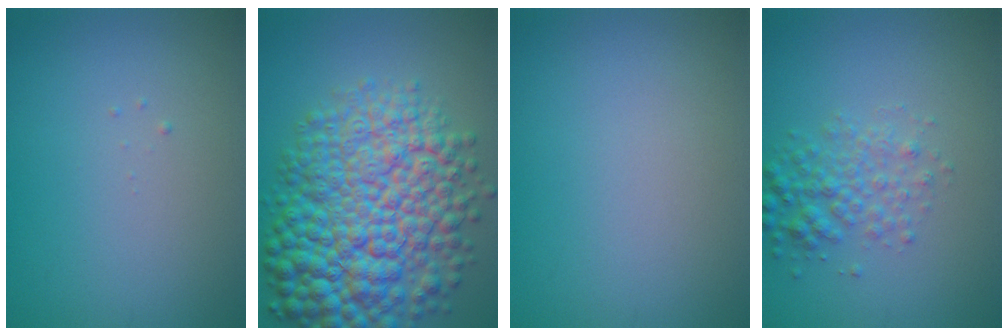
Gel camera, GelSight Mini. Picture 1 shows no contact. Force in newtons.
{"total": 13.0, "press": 13.0, "slide": 0.3}
{"total": 0.0}
{"total": 3.0, "press": 3.0, "slide": 0.1}